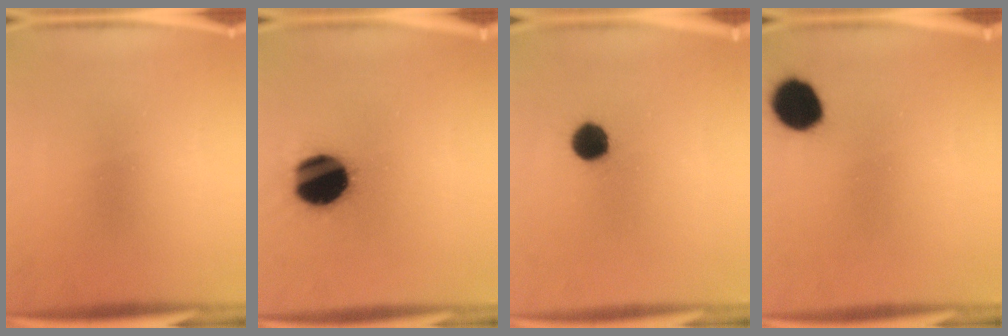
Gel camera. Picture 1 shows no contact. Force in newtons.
{"total": 19.4}
{"total": 6.5}
{"total": 9.3}